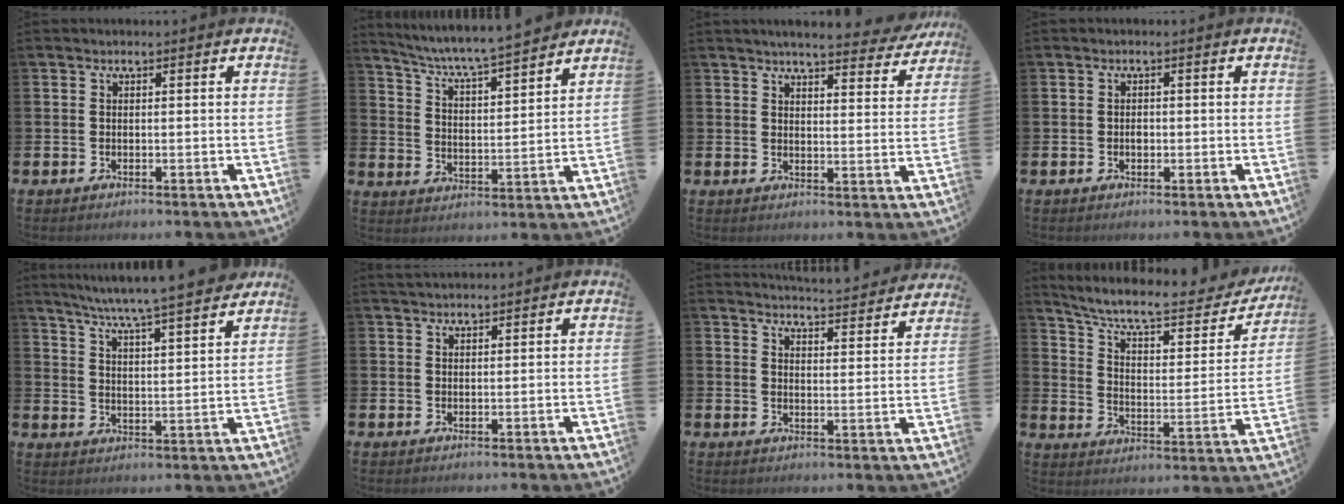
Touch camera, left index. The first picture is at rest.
{"total": 6.8, "force": [6.5, -0.1, 1.9], "torque": [-0.064, -0.050, 0.111]}
{"total": 5.2, "force": [4.9, 0.5, 1.5], "torque": [-0.025, -0.033, 0.082]}
{"total": 1.0, "force": [-0.1, 0.8, 0.6], "torque": [-0.006, 0.002, -0.005]}
{"total": 7.5, "force": [7.1, -0.5, 2.3], "torque": [-0.063, -0.056, 0.122]}
{"total": 1.8, "force": [1.8, 0.3, 0.2], "torque": [0.004, -0.005, 0.031]}
{"total": 5.1, "force": [5.1, -0.1, 0.4], "torque": [-0.013, -0.040, 0.088]}
{"total": 9.2, "force": [7.8, 2.5, 4.3], "torque": [-0.108, -0.052, 0.127]}